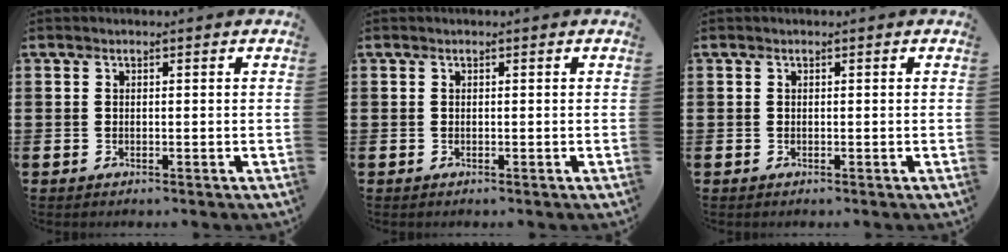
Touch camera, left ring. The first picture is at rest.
{"total": 0.0}
{"total": 0.0}